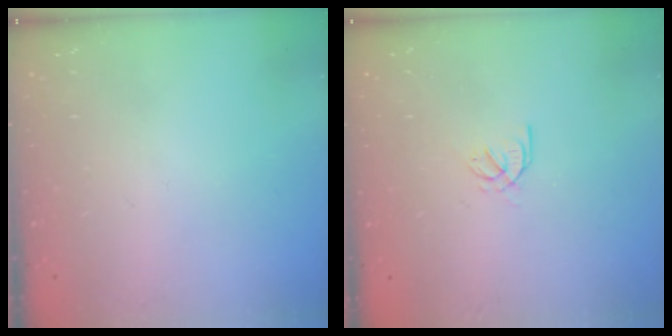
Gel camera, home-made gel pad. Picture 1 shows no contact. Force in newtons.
{"total": 2.6, "press": 2.5, "slide": 0.6}